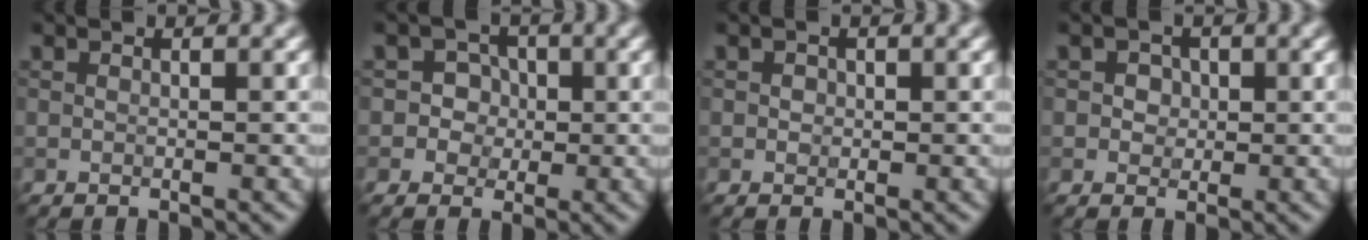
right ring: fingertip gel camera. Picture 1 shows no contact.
{"total": 2.8, "force": [0.2, 2.7, 0.7], "torque": [0.007, 0.004, -0.001]}
{"total": 0.7, "force": [0.0, 0.7, 0.2], "torque": [0.000, -0.001, 0.001]}
{"total": 1.9, "force": [0.5, 1.6, 0.9], "torque": [-0.013, 0.007, 0.008]}